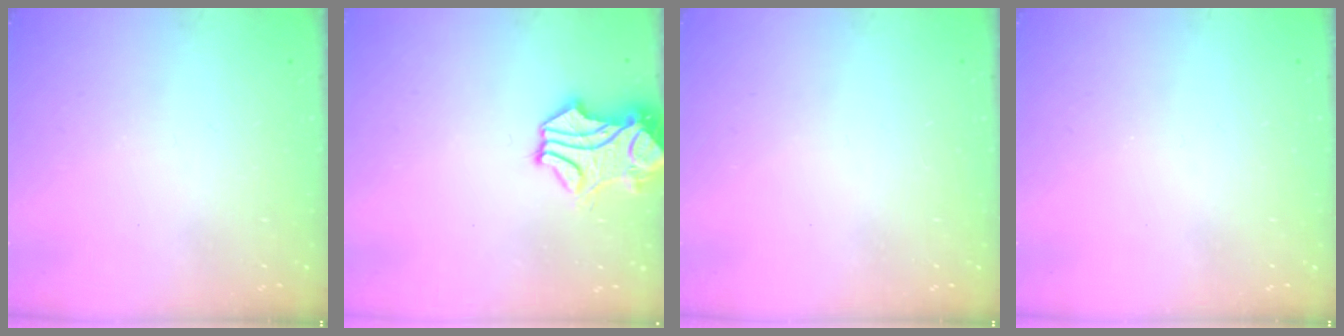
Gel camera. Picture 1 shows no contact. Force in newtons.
{"total": 2.0, "press": 1.6, "slide": 1.2}
{"total": 0.0}
{"total": 0.0}